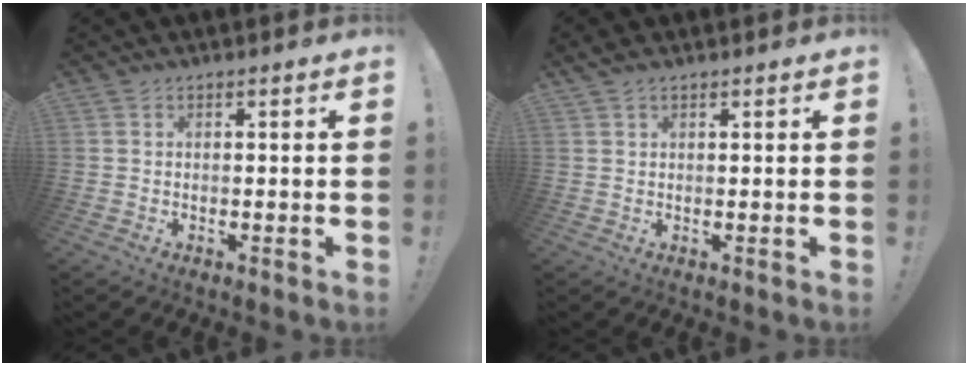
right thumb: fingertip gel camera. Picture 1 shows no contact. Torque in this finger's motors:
{"motor_torque": [-0.65, 0.78, 0.20, 0.07, 0.01]}